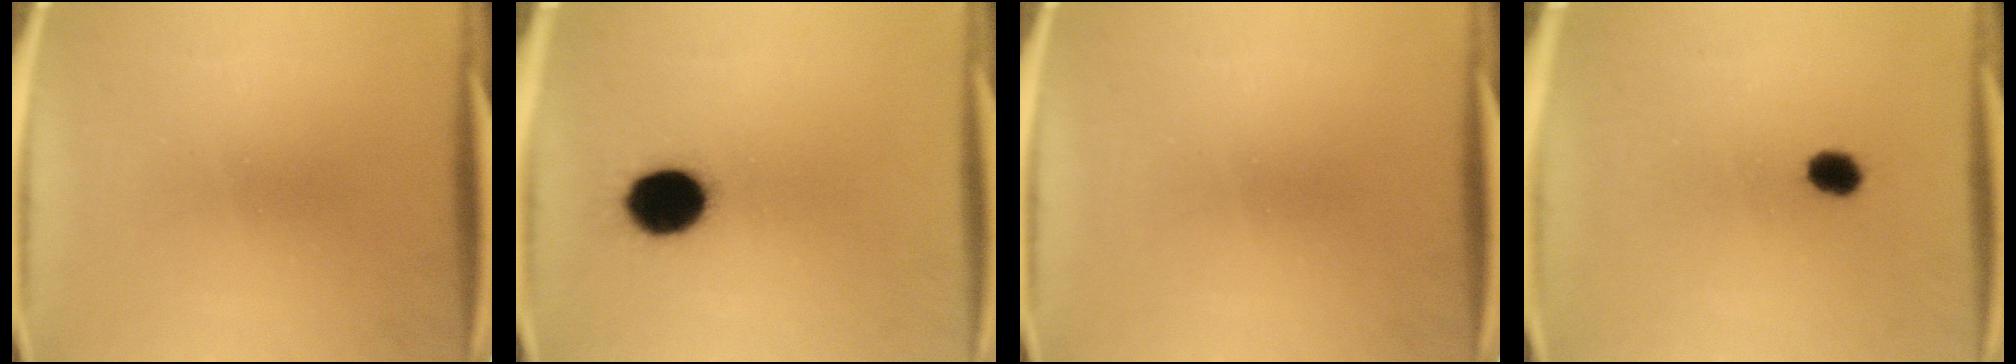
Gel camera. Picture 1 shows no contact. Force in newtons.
{"total": 11.6}
{"total": 0.0}
{"total": 3.4}